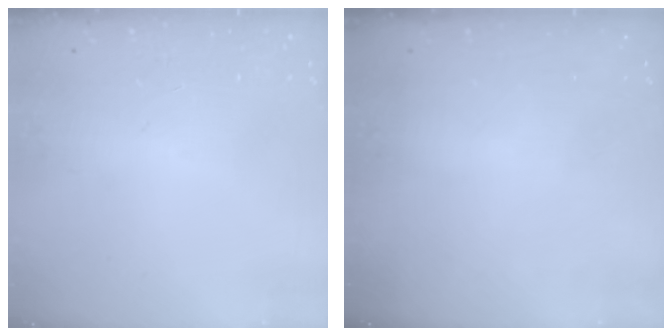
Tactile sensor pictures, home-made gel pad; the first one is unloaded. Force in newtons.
{"total": 0.0}